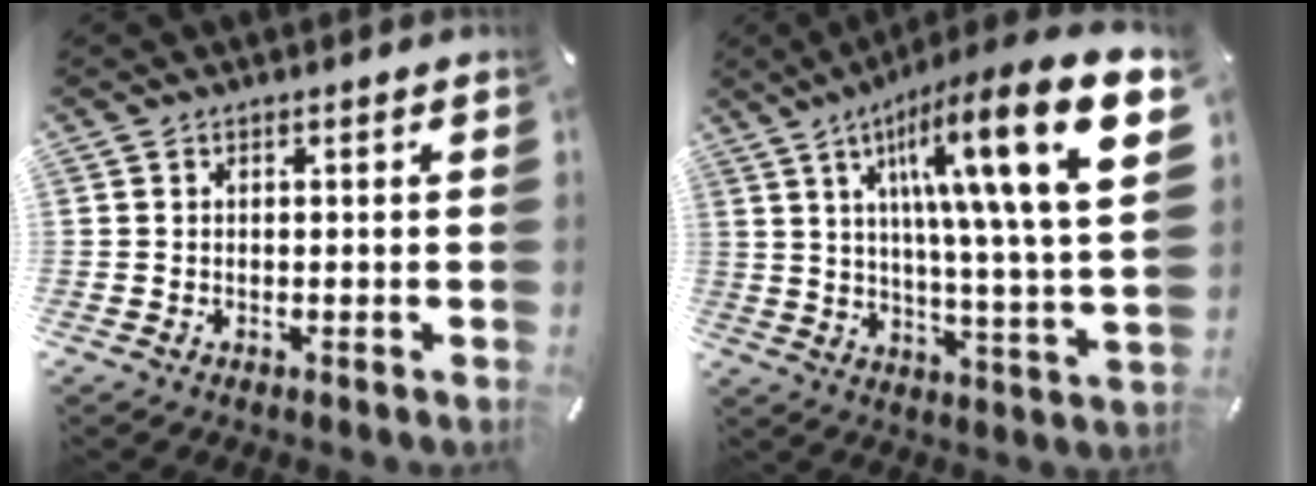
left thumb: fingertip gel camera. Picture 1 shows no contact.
{"total": 24.5, "force": [10.4, 4.1, 21.8], "torque": [-0.347, -0.062, 0.150]}